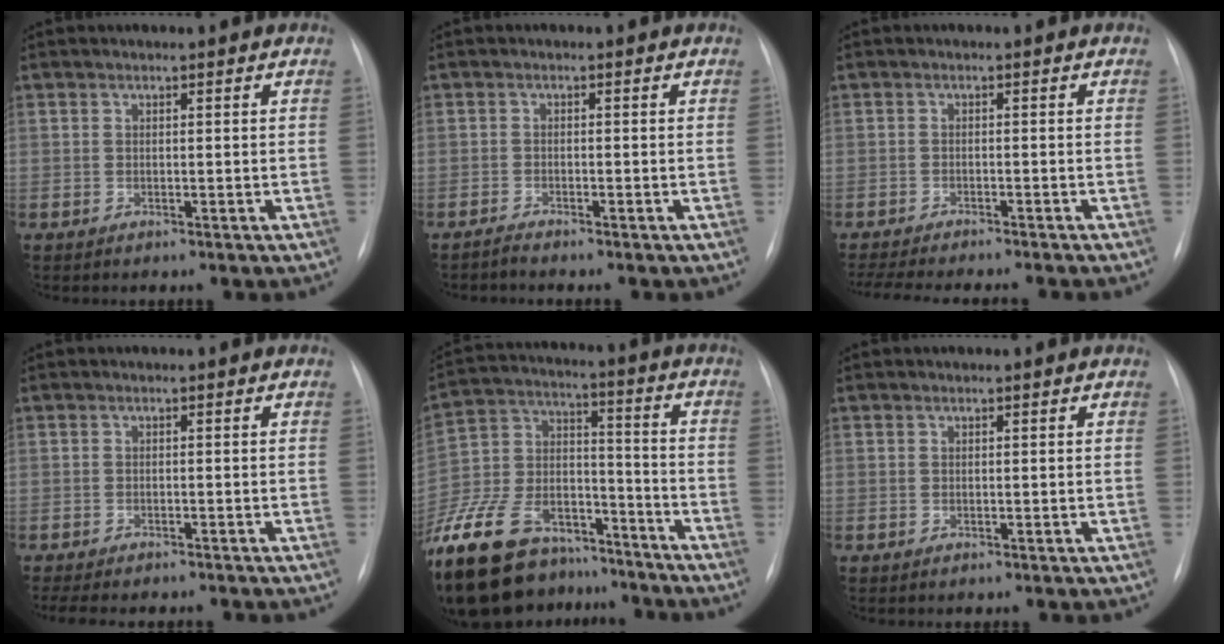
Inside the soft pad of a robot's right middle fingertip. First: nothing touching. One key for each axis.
{"total": 1.1, "fx": -1.0, "fy": -0.2, "fz": -0.1, "tx": -0.001, "ty": -0.006, "tz": -0.020}
{"total": 13.1, "fx": -11.7, "fy": 1.2, "fz": 5.8, "tx": -0.089, "ty": -0.015, "tz": -0.161}
{"total": 9.9, "fx": -8.7, "fy": 2.1, "fz": 4.2, "tx": -0.057, "ty": -0.004, "tz": -0.112}
{"total": 26.5, "fx": -19.8, "fy": 12.9, "fz": 12.1, "tx": -0.319, "ty": -0.002, "tz": -0.331}
{"total": 0.0}